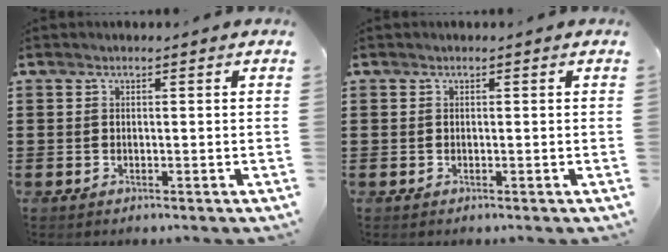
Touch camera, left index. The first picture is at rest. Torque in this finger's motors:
{"motor_torque": [0.00, 0.00, 0.00, 0.00]}